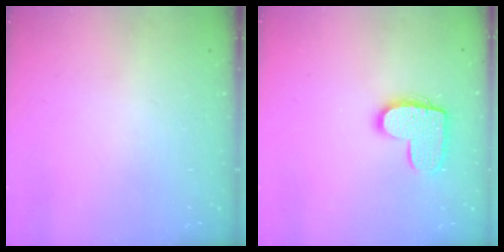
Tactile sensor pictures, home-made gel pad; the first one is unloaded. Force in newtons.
{"total": 12.4, "press": 12.4, "slide": 0.6}